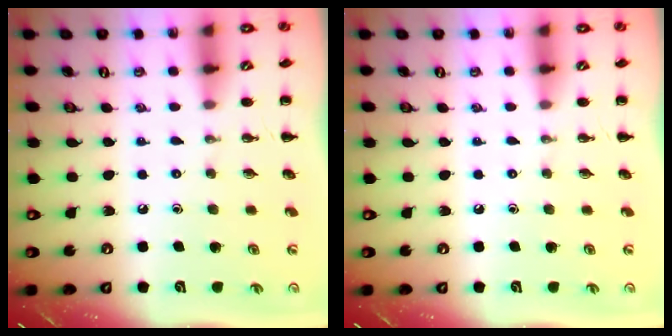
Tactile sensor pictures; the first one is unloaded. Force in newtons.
{"total": 0.0}